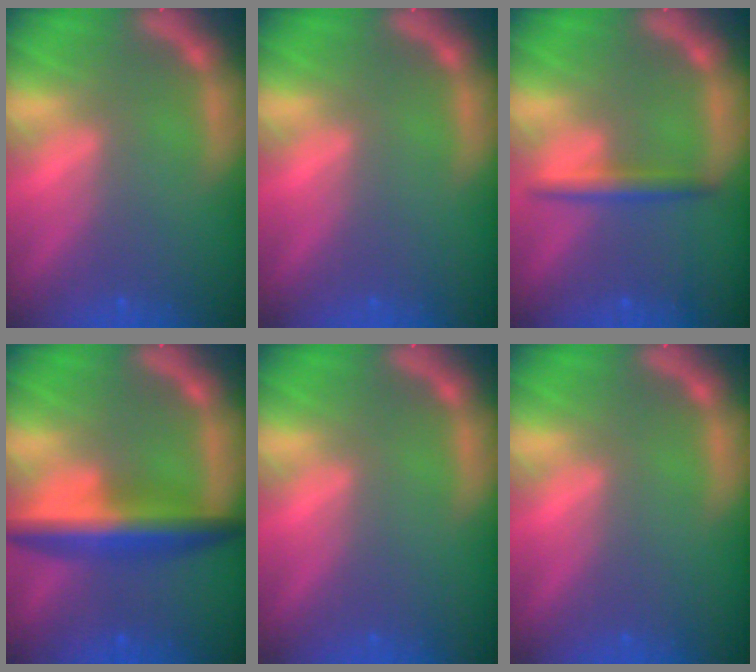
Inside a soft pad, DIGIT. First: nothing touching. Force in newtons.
{"total": 0.0}
{"total": 2.4}
{"total": 6.5}
{"total": 0.0}
{"total": 0.0}